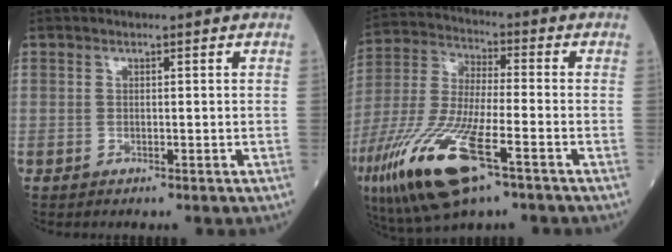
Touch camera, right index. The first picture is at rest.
{"total": 19.4, "force": [-9.6, 4.5, 16.2], "torque": [-0.379, -0.046, -0.176]}